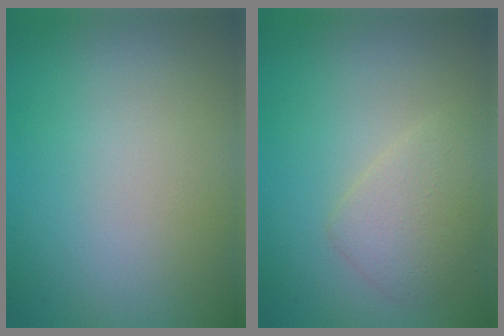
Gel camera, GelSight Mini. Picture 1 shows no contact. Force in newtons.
{"total": 2.8, "press": 2.8, "slide": 0.2}